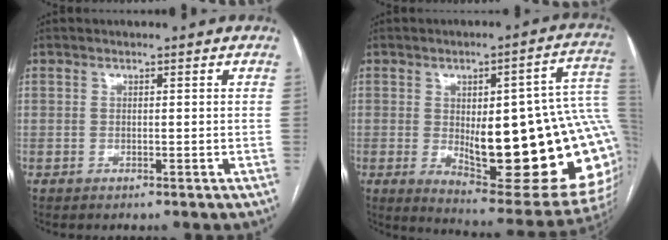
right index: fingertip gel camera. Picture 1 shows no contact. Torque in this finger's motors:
{"motor_torque": [2.14, 0.00, 1.05, 0.21]}